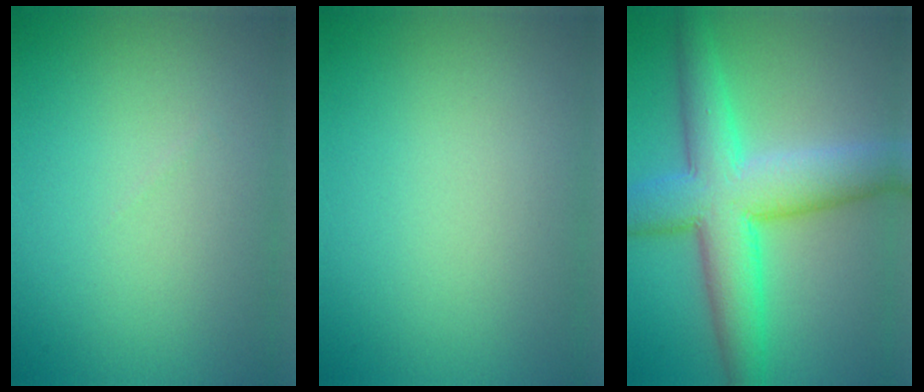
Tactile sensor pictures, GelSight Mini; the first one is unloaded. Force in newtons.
{"total": 0.0}
{"total": 9.8, "press": 9.8, "slide": 0.0}